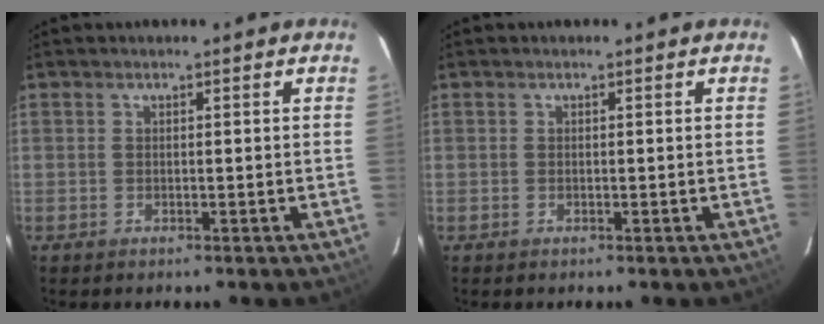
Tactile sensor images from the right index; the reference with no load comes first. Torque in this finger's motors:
{"motor_torque": [0.17, 0.19, 0.01, 0.00]}